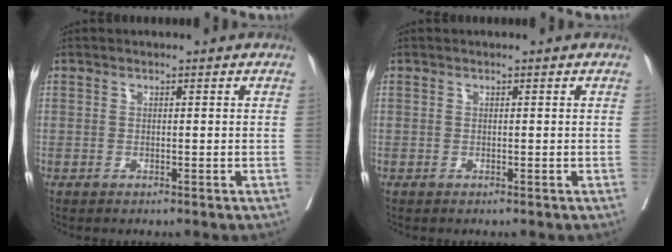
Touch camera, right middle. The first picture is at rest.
{"total": 0.0}